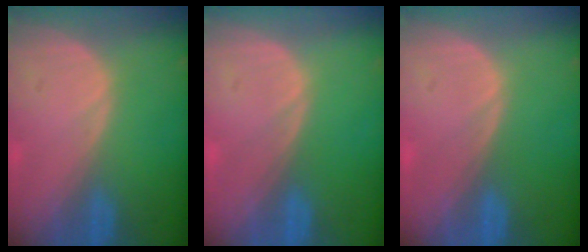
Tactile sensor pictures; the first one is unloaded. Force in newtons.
{"total": 0.0}
{"total": 0.0}